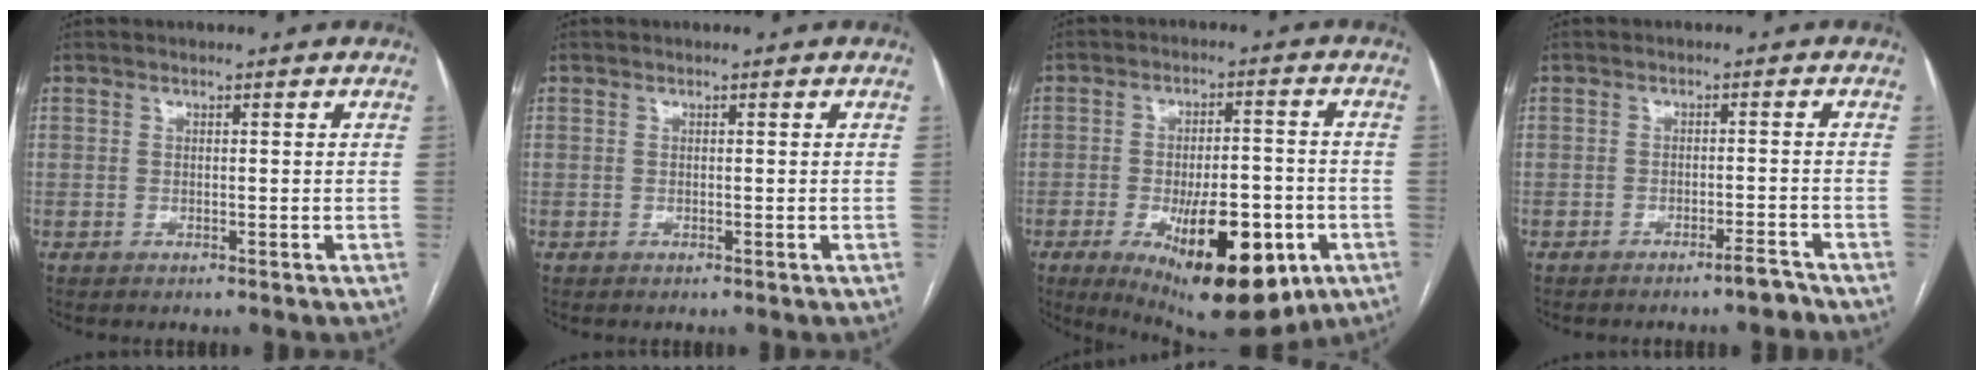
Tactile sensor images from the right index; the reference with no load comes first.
{"total": 0.0}
{"total": 16.9, "force": [-6.8, 6.4, 14.0], "torque": [-0.186, -0.003, -0.082]}
{"total": 2.4, "force": [-2.1, 0.1, 1.1], "torque": [-0.015, 0.000, -0.031]}